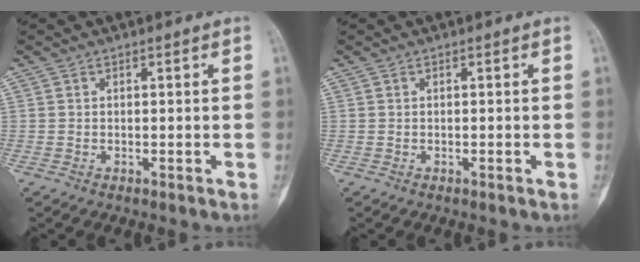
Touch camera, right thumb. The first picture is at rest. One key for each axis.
{"total": 0.0}